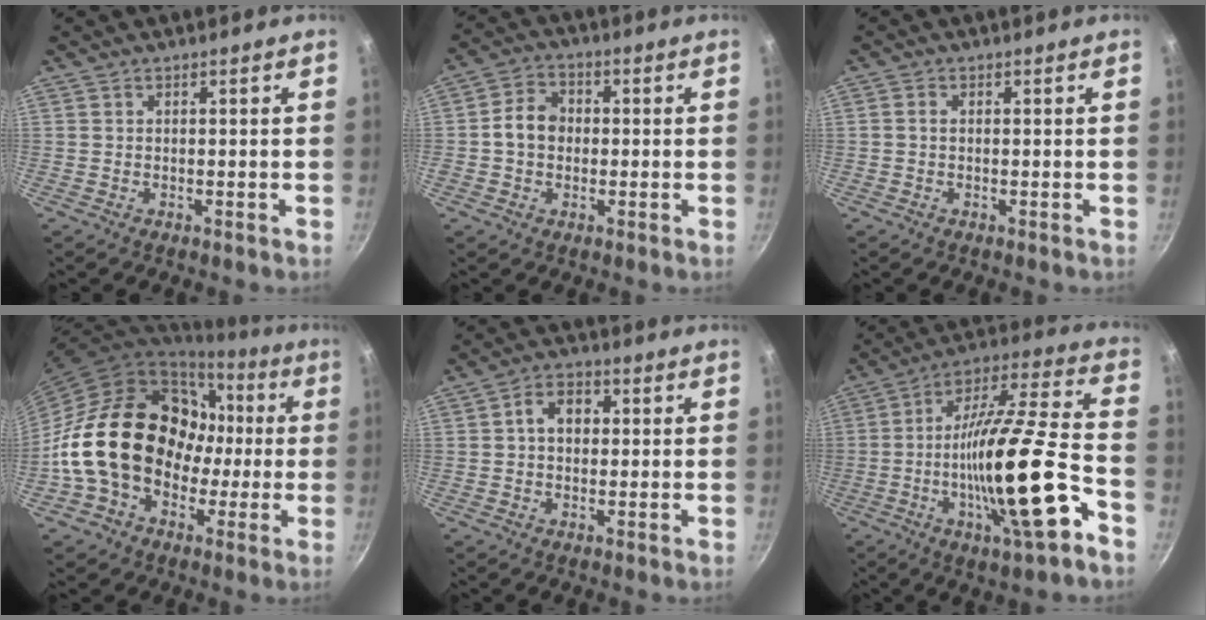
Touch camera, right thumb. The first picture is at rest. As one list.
[{"total": 6.6, "force": [-0.2, 5.5, 3.7], "torque": [-0.039, 0.017, -0.015]}, {"total": 1.2, "force": [0.0, 0.9, 0.8], "torque": [-0.013, 0.006, -0.001]}, {"total": 21.1, "force": [-1.1, 16.6, 13.0], "torque": [-0.189, 0.059, -0.010]}, {"total": 6.0, "force": [0.8, 4.5, 3.9], "torque": [-0.039, 0.014, 0.004]}, {"total": 20.6, "force": [-7.2, 3.9, 18.8], "torque": [-0.295, 0.035, -0.127]}]